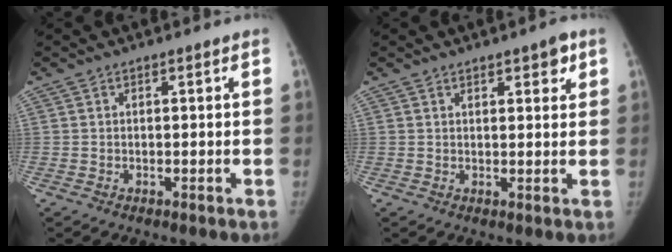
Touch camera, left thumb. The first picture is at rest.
{"total": 3.6, "force": [2.1, 1.4, 2.6], "torque": [-0.017, -0.010, 0.028]}